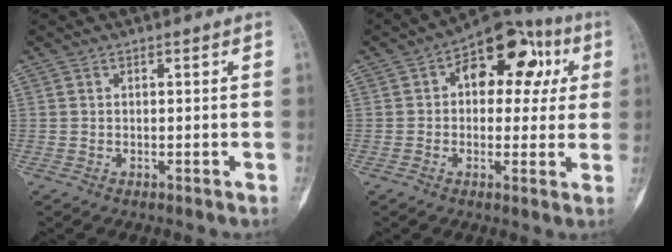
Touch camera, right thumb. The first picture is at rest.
{"total": 14.8, "force": [4.0, 9.2, 10.9], "torque": [-0.088, 0.027, 0.048]}